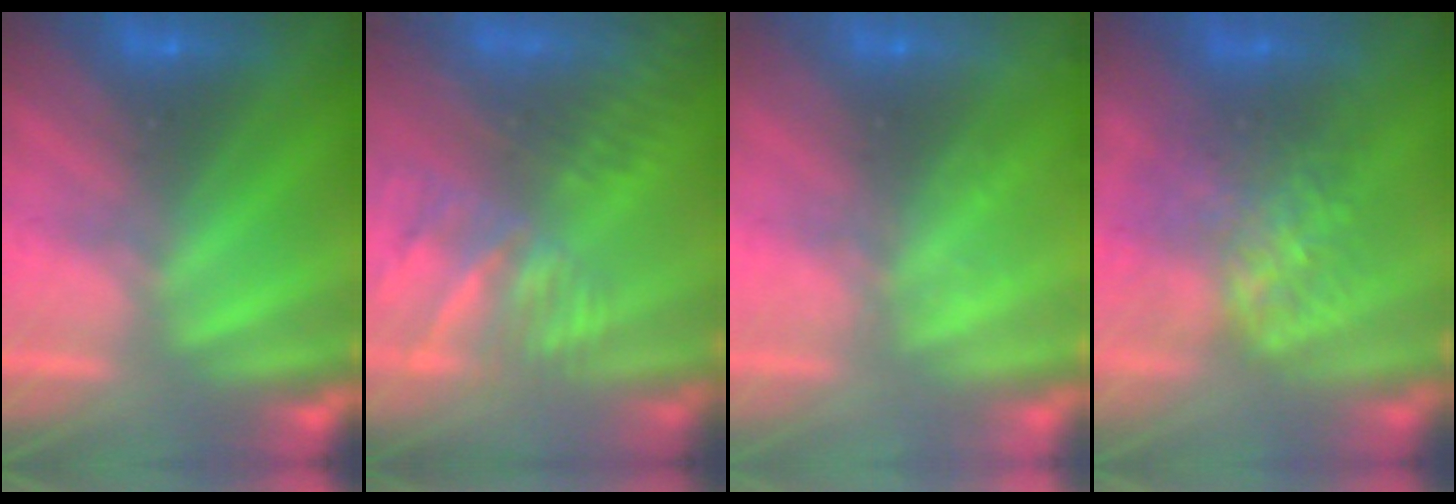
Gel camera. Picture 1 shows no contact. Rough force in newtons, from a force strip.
{"total": 7.5}
{"total": 2.3}
{"total": 7.0}